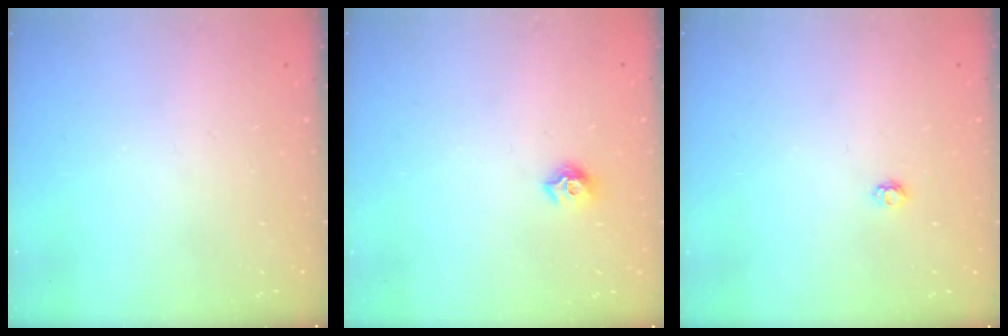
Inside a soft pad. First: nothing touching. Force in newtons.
{"total": 7.9, "press": 7.8, "slide": 0.7}
{"total": 2.9, "press": 2.9, "slide": 0.4}